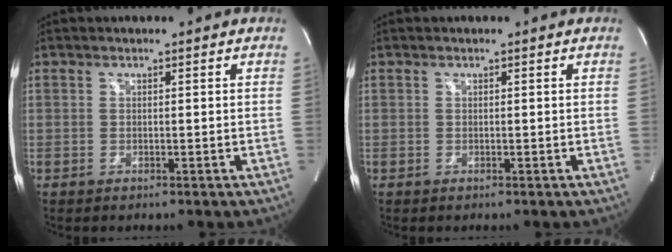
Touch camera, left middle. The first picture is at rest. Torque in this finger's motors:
{"motor_torque": [0.05, -0.12, 0.03, 0.00]}